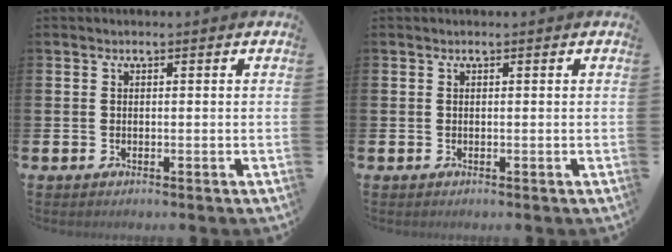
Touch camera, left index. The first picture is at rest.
{"total": 0.0}